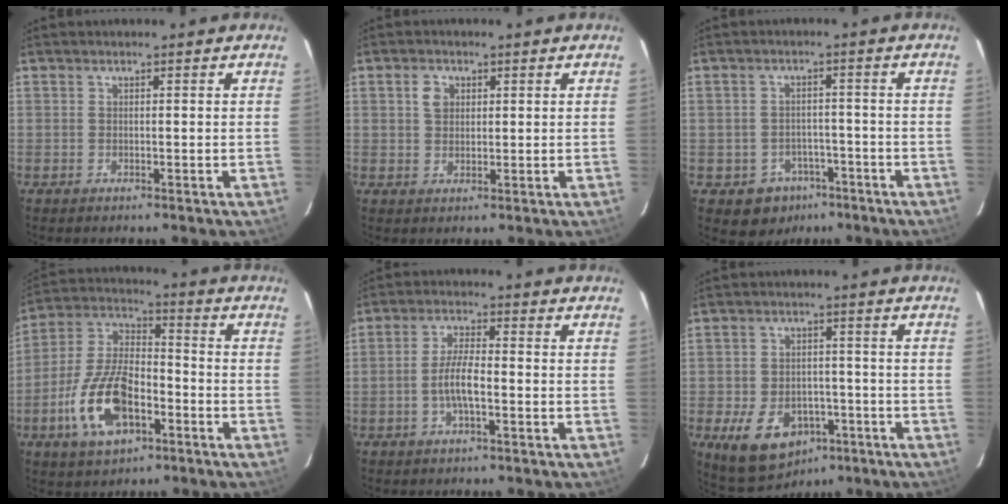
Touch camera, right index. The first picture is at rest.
{"total": 3.1, "force": [1.0, 2.5, 1.5], "torque": [-0.023, 0.010, 0.019]}
{"total": 6.7, "force": [-3.9, 5.2, 1.3], "torque": [-0.035, 0.021, -0.038]}
{"total": 15.6, "force": [-6.4, 7.8, 12.0], "torque": [-0.253, 0.007, -0.113]}
{"total": 5.6, "force": [-1.7, 1.4, 5.1], "torque": [-0.103, 0.003, -0.033]}
{"total": 12.1, "force": [-6.1, 8.5, 6.2], "torque": [-0.143, 0.001, -0.074]}